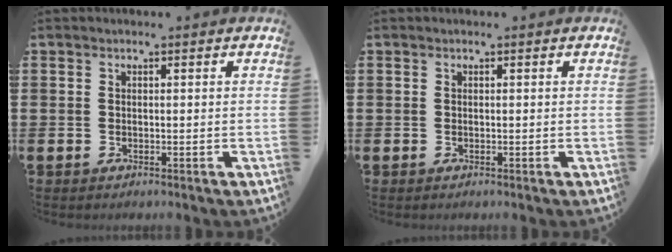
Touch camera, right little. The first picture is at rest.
{"total": 0.0}